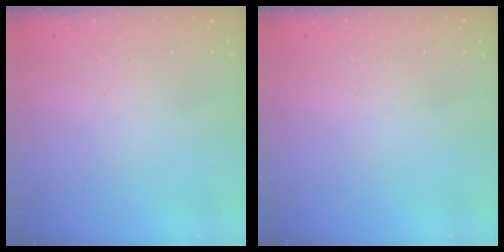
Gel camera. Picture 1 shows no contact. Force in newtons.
{"total": 0.0}